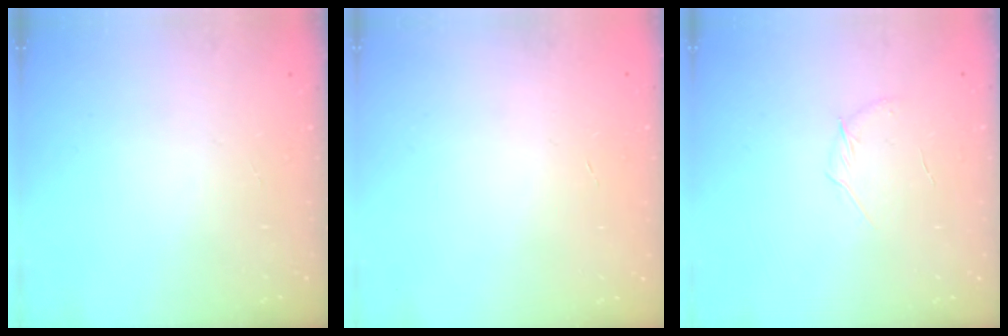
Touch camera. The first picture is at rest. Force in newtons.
{"total": 0.0}
{"total": 5.8, "press": 5.6, "slide": 1.6}